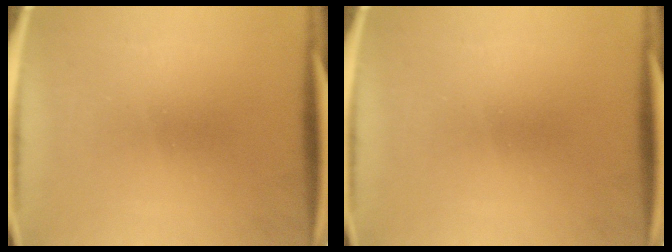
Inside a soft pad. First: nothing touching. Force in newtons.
{"total": 0.0}